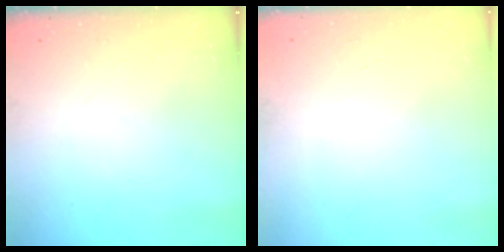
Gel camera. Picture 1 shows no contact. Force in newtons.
{"total": 0.0}